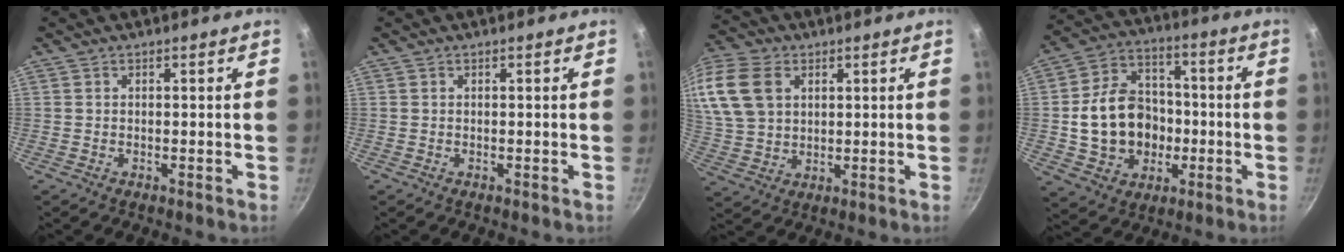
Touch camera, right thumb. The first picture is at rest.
{"total": 0.0}
{"total": 16.3, "force": [5.6, 11.6, 10.0], "torque": [-0.212, 0.002, 0.114]}
{"total": 16.6, "force": [-1.7, 13.4, 9.6], "torque": [-0.138, 0.038, -0.021]}